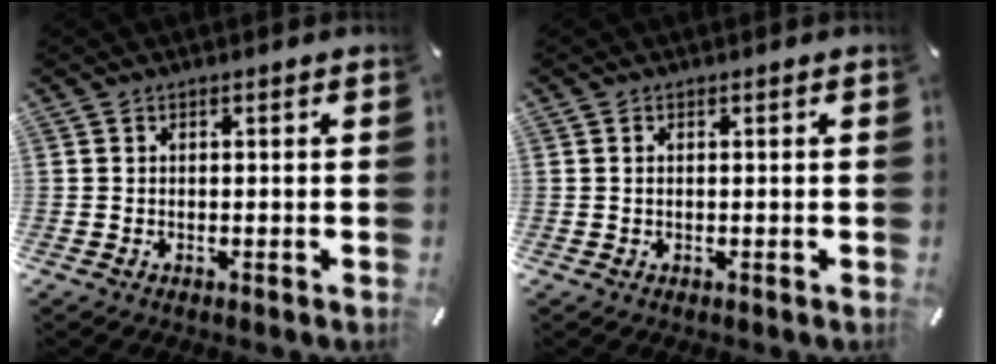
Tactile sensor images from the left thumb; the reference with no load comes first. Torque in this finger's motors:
{"motor_torque": [0.06, 0.14, -0.08, -0.01, -0.01]}